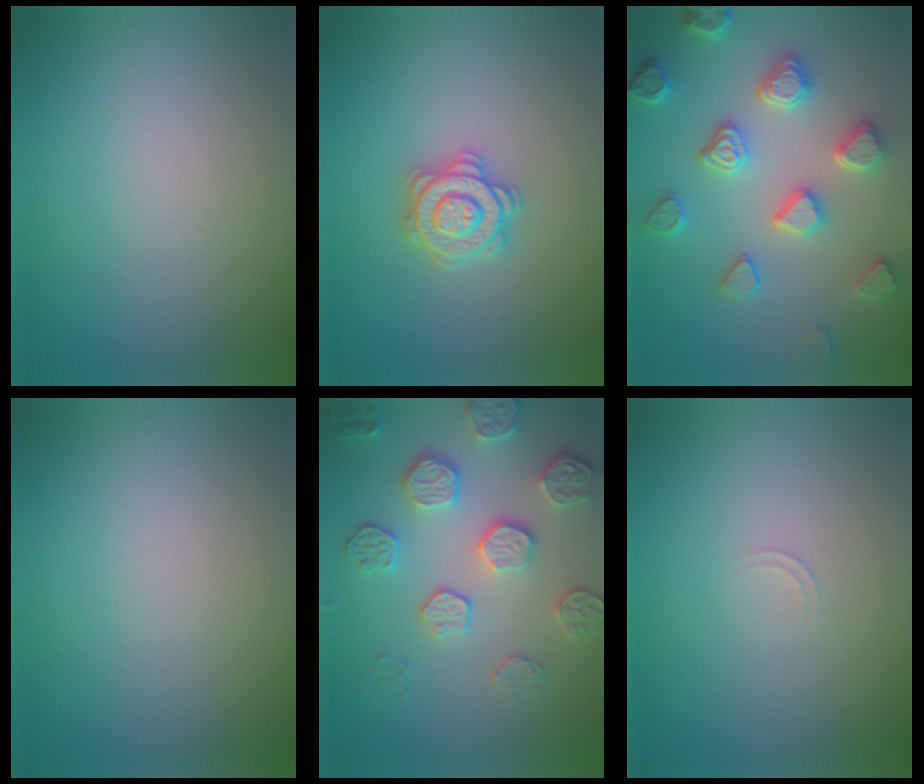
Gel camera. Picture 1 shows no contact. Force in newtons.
{"total": 3.1, "press": 3.0, "slide": 0.5}
{"total": 4.6, "press": 4.5, "slide": 1.0}
{"total": 0.0}
{"total": 4.7, "press": 3.9, "slide": 2.6}
{"total": 0.6, "press": 0.6, "slide": 0.2}